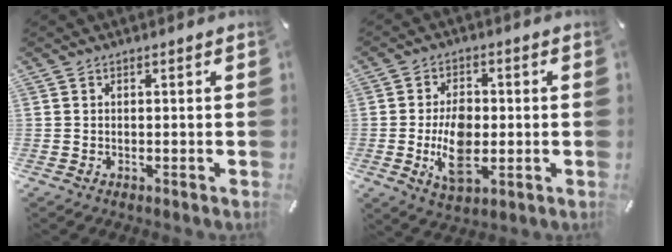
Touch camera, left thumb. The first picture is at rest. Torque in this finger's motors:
{"motor_torque": [0.40, 1.96, 0.83, -0.53, 0.46]}